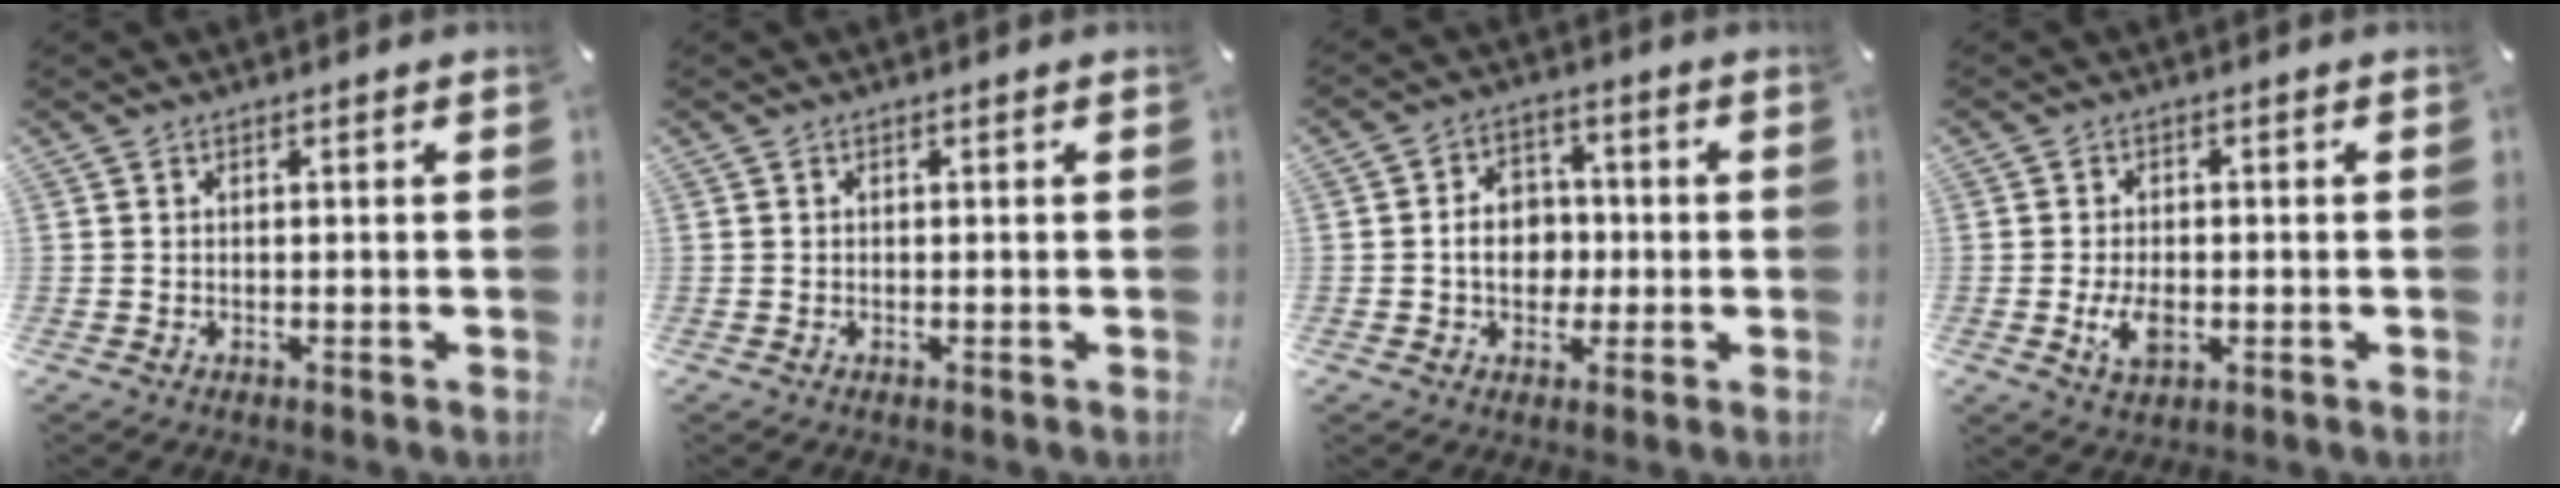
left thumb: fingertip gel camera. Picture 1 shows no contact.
{"total": 0.0}
{"total": 8.0, "force": [-0.8, 6.5, 4.6], "torque": [-0.074, 0.009, -0.016]}
{"total": 5.4, "force": [-1.3, 3.4, 4.0], "torque": [-0.095, -0.002, -0.025]}